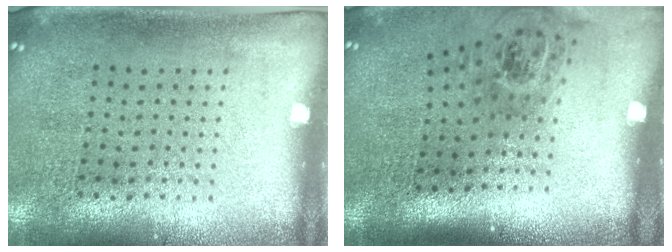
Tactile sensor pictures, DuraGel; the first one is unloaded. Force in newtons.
{"total": 1.7, "press": 1.2, "slide": 1.2}